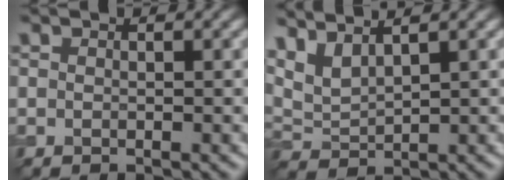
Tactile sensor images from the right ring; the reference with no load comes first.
{"total": 3.9, "force": [3.0, 1.2, 2.3], "torque": [-0.063, 0.007, 0.067]}